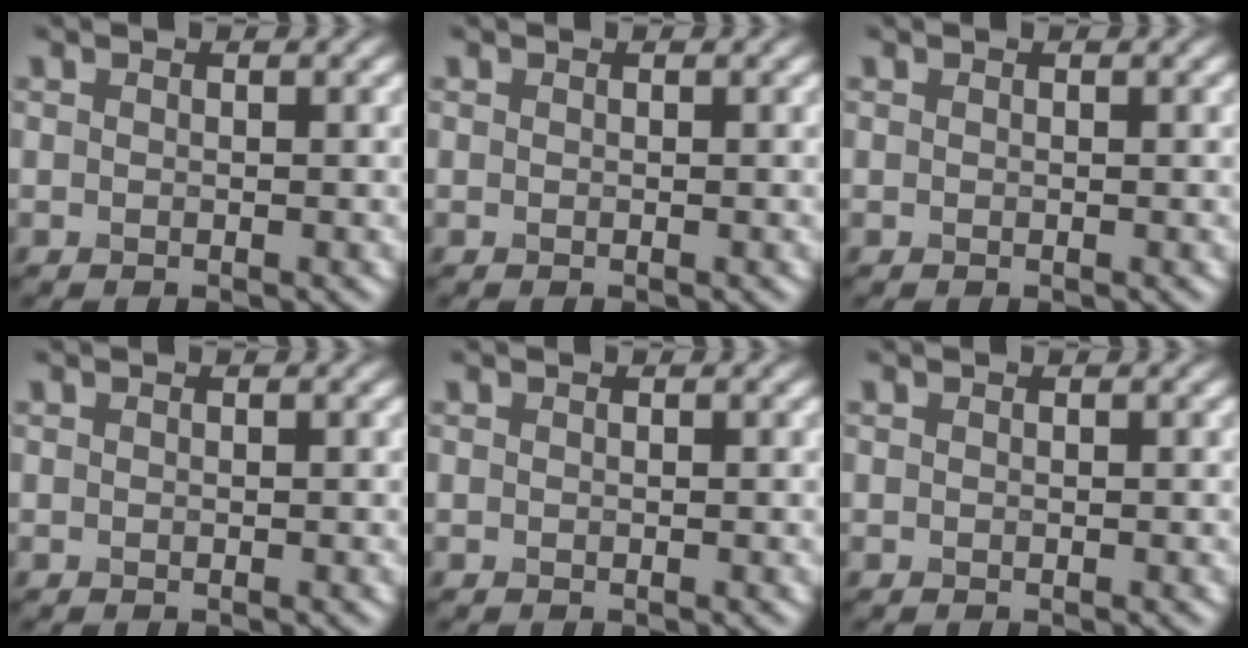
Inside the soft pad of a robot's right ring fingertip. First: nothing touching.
{"total": 0.0}
{"total": 0.0}
{"total": 0.0}
{"total": 0.0}
{"total": 0.0}